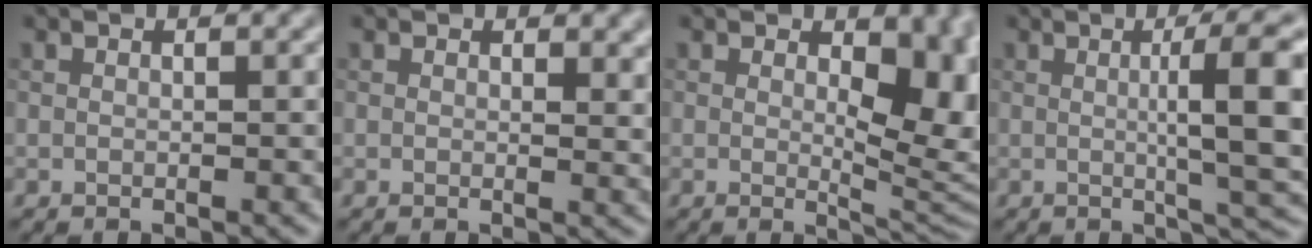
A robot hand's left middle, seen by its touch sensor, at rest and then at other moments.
{"total": 1.7, "force": [0.9, 0.9, 1.1], "torque": [-0.011, -0.006, 0.014]}
{"total": 7.1, "force": [1.4, 3.5, 5.9], "torque": [-0.078, -0.015, 0.025]}
{"total": 8.4, "force": [0.6, 1.6, 8.2], "torque": [-0.107, 0.006, 0.010]}